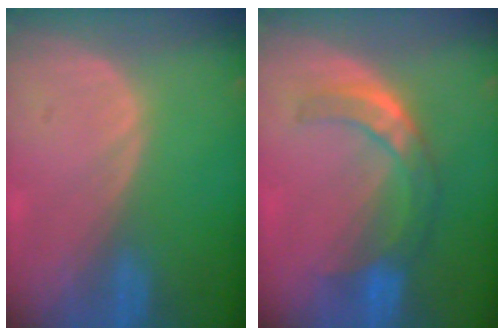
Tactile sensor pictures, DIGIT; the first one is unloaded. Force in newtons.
{"total": 7.6, "press": 6.4, "slide": 4.0}